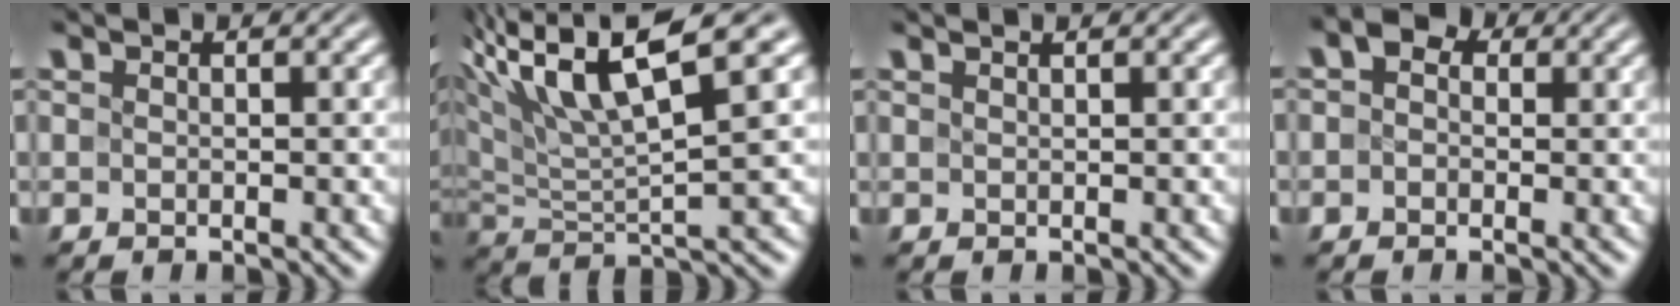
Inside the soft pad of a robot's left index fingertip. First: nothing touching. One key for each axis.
{"total": 9.1, "fx": 5.1, "fy": 1.8, "fz": 7.3, "tx": -0.137, "ty": 0.017, "tz": 0.094}
{"total": 0.8, "fx": 0.6, "fy": 0.1, "fz": 0.5, "tx": -0.007, "ty": -0.001, "tz": 0.003}
{"total": 2.4, "fx": 0.7, "fy": 1.8, "fz": 1.4, "tx": -0.020, "ty": 0.011, "tz": -0.011}